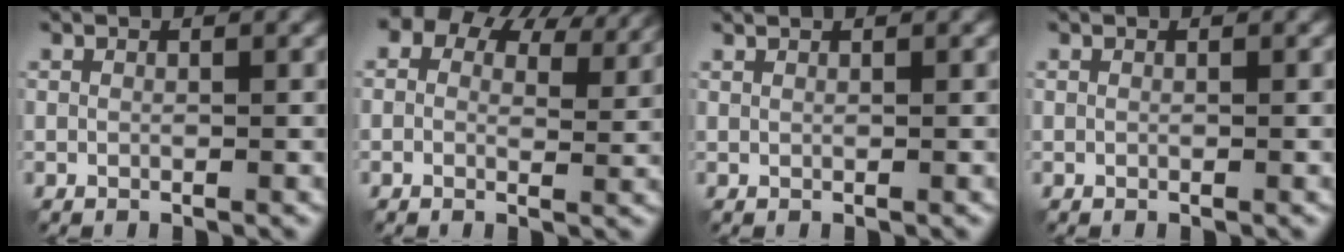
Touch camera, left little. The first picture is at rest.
{"total": 10.1, "force": [6.7, 5.6, 5.0], "torque": [-0.071, 0.004, 0.087]}
{"total": 0.8, "force": [0.6, 0.2, 0.4], "torque": [-0.003, 0.001, 0.003]}
{"total": 0.0}